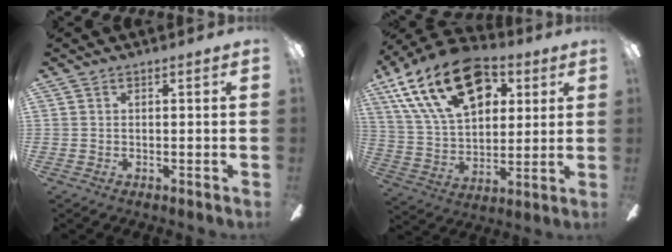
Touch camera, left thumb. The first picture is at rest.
{"total": 23.5, "force": [11.4, 14.0, 15.0], "torque": [-0.261, -0.042, 0.201]}